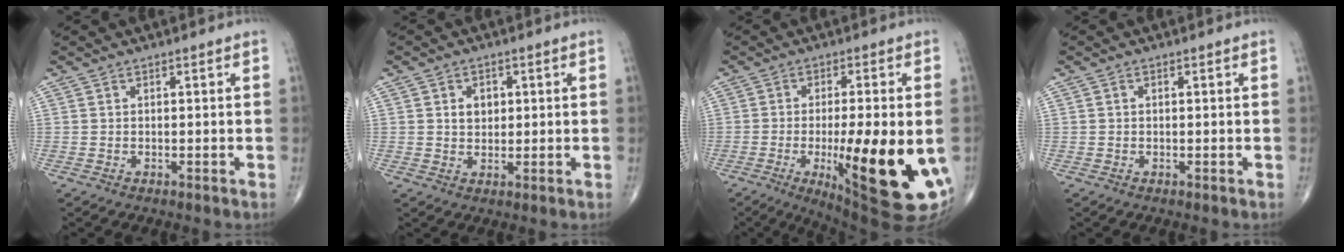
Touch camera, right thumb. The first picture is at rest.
{"total": 3.7, "force": [0.9, 2.8, 2.2], "torque": [-0.018, -0.002, 0.014]}
{"total": 21.8, "force": [-5.0, 5.5, 20.5], "torque": [-0.259, -0.025, -0.053]}
{"total": 0.0}